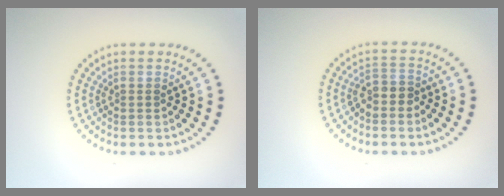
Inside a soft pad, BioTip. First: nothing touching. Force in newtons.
{"total": 1.8, "press": 1.6, "slide": 0.9}